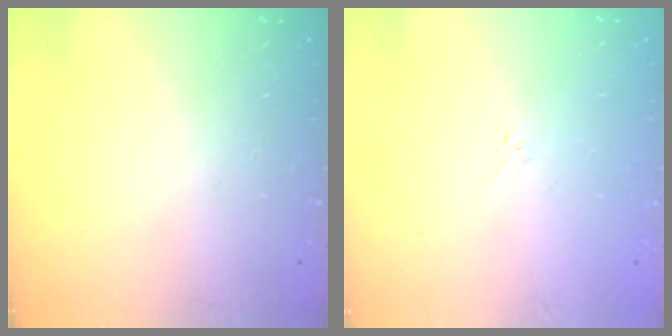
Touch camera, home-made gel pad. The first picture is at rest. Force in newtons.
{"total": 0.7, "press": 0.5, "slide": 0.4}